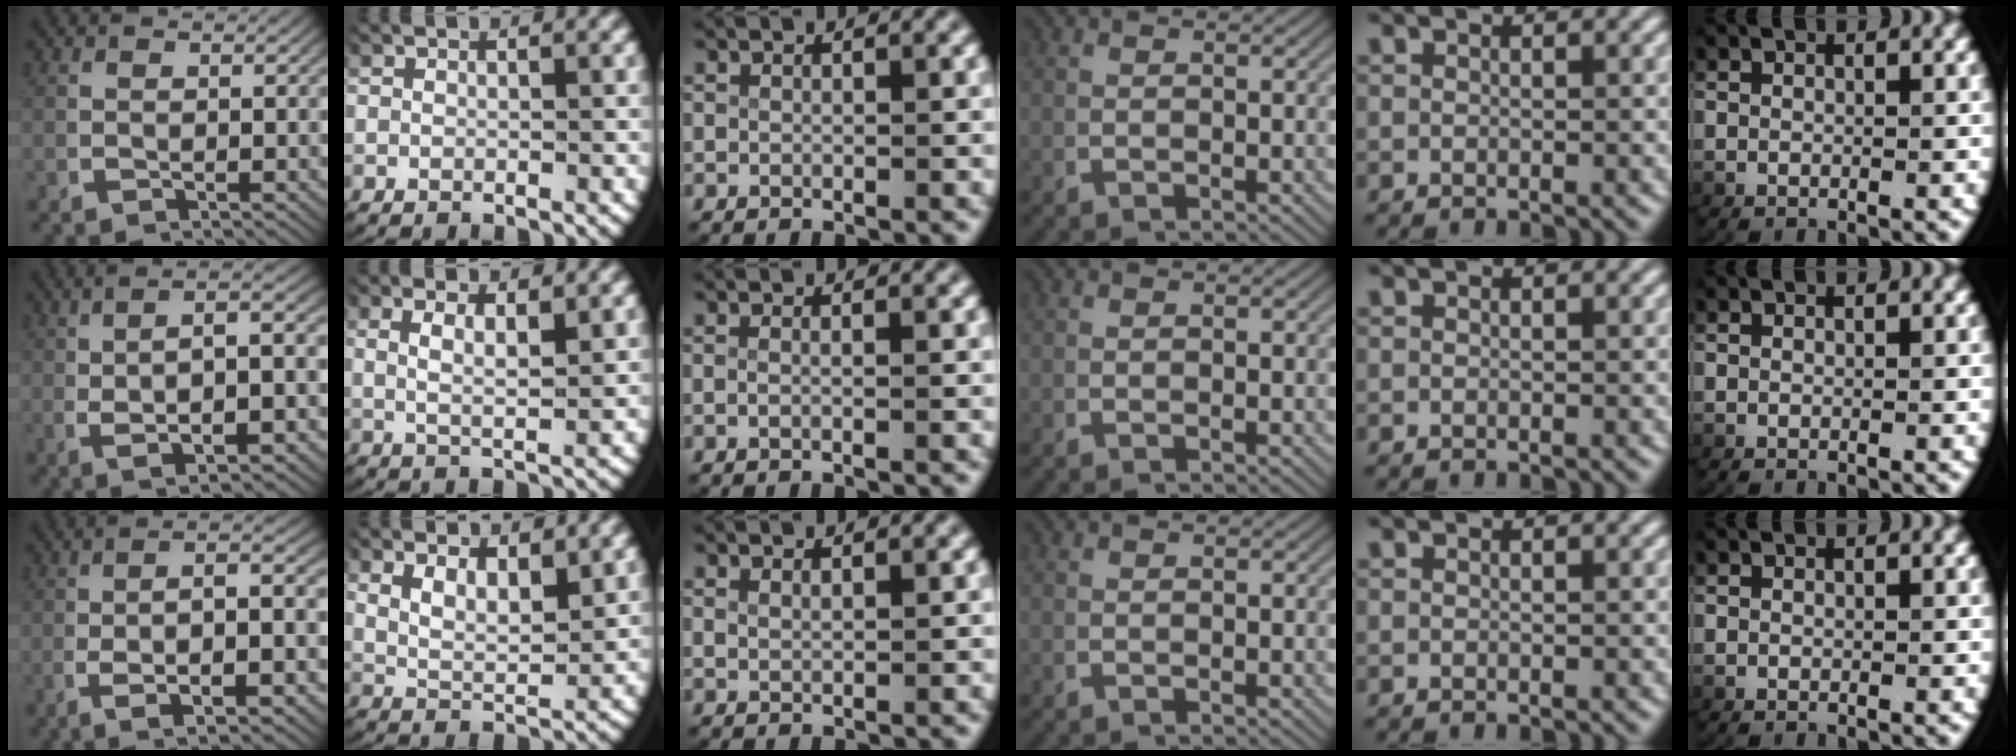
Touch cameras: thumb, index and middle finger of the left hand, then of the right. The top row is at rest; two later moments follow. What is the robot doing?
{"motion": "lift_and_place", "object": "towel"}